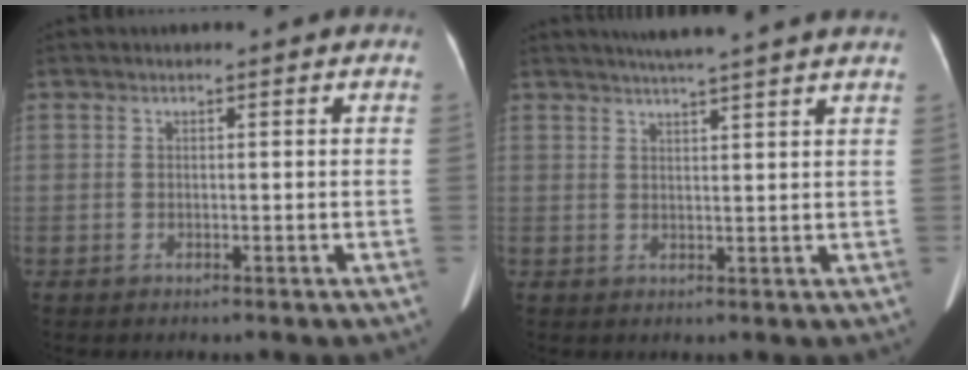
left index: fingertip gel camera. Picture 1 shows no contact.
{"total": 10.5, "force": [9.0, -0.8, 5.2], "torque": [-0.079, 0.024, 0.107]}